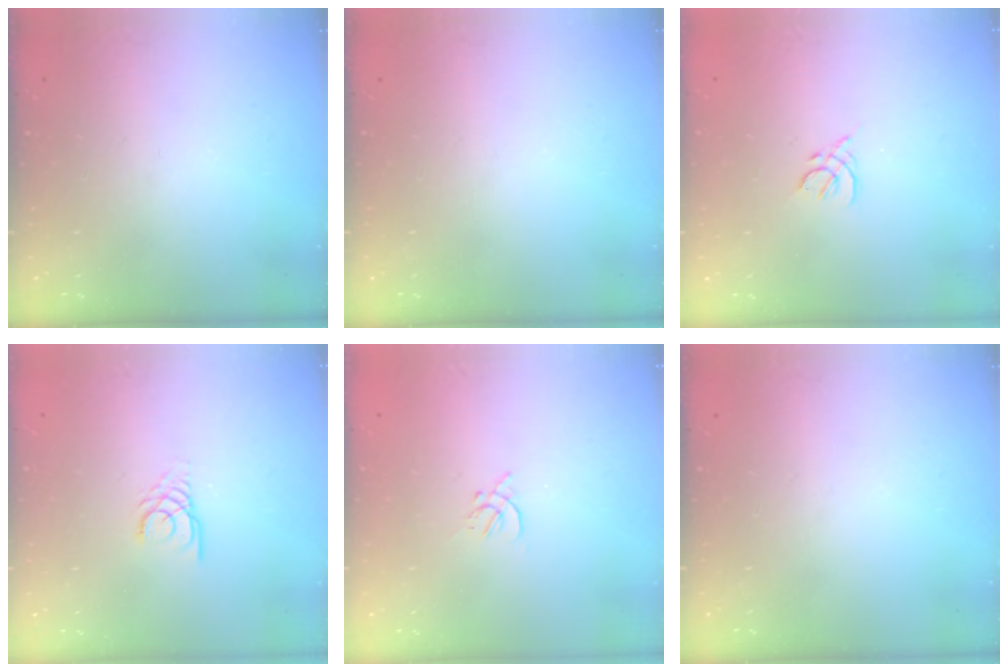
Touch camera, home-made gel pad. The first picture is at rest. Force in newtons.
{"total": 0.0}
{"total": 2.0, "press": 1.9, "slide": 0.6}
{"total": 1.3, "press": 1.3, "slide": 0.2}
{"total": 1.9, "press": 1.8, "slide": 0.5}
{"total": 0.0}